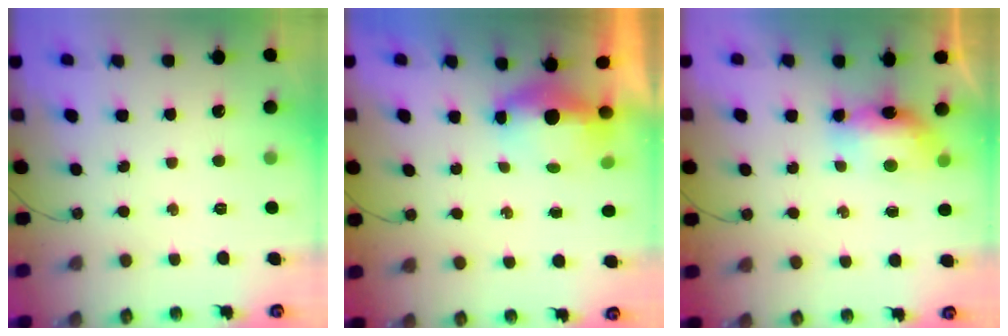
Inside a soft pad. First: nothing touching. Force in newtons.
{"total": 5.5, "press": 5.4, "slide": 0.7}
{"total": 7.2, "press": 7.2, "slide": 0.7}